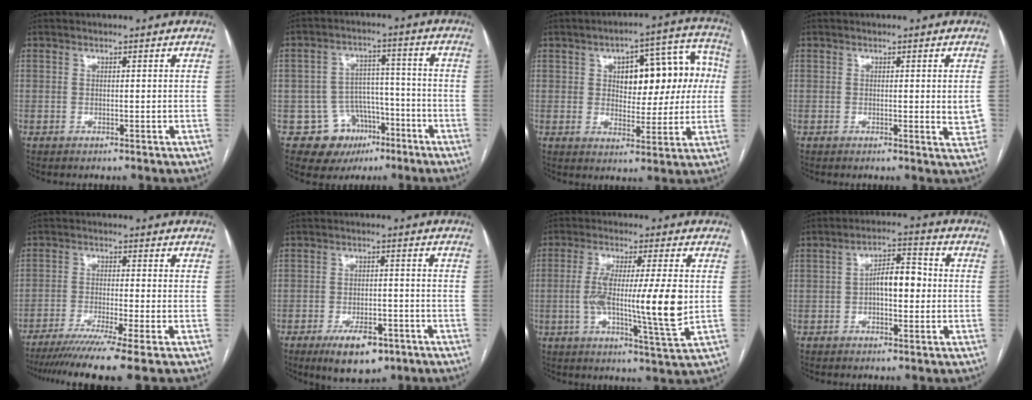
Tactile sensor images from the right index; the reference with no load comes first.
{"total": 9.4, "force": [-4.7, 8.0, 1.7], "torque": [-0.014, 0.037, -0.059]}
{"total": 13.4, "force": [2.3, 6.4, 11.6], "torque": [-0.138, 0.048, 0.040]}
{"total": 3.3, "force": [-0.1, 0.8, 3.2], "torque": [-0.036, -0.005, -0.001]}
{"total": 11.3, "force": [-8.6, -1.8, 7.2], "torque": [-0.101, -0.031, -0.133]}
{"total": 8.2, "force": [-5.0, 3.5, 5.4], "torque": [-0.086, -0.005, -0.073]}
{"total": 13.5, "force": [-0.4, 0.7, 13.4], "torque": [-0.240, -0.010, -0.010]}
{"total": 6.4, "force": [-0.4, 2.7, 5.8], "torque": [-0.097, 0.023, -0.010]}